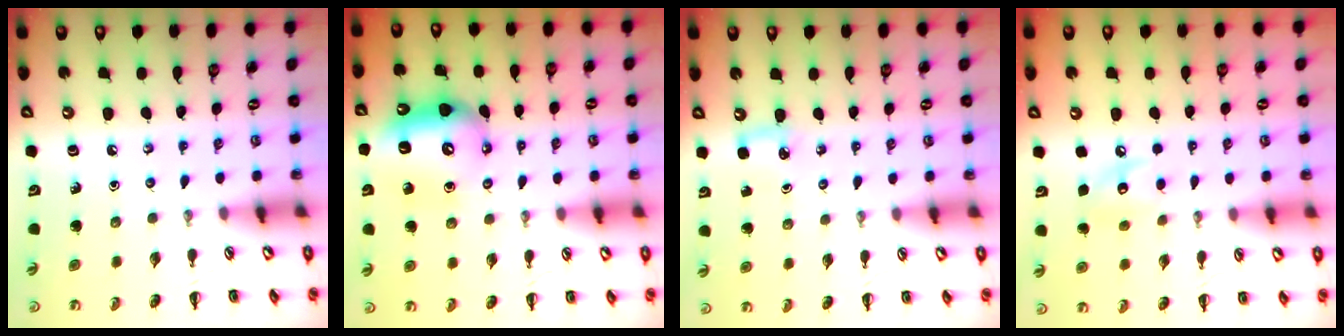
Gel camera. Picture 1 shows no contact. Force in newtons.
{"total": 9.5, "press": 9.5, "slide": 1.1}
{"total": 4.9, "press": 4.5, "slide": 1.7}
{"total": 7.5, "press": 7.5, "slide": 0.7}